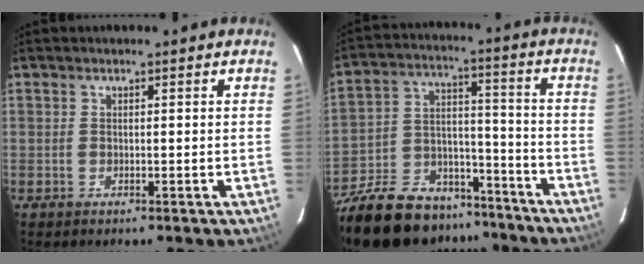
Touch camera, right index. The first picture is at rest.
{"total": 25.5, "force": [-19.8, 11.8, 11.1], "torque": [-0.248, 0.021, -0.293]}